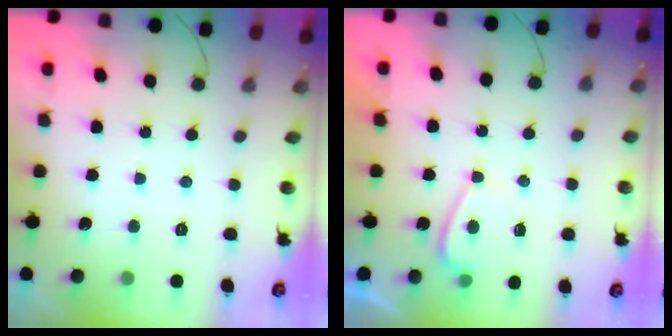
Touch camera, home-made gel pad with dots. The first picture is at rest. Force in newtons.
{"total": 3.2, "press": 3.2, "slide": 0.7}